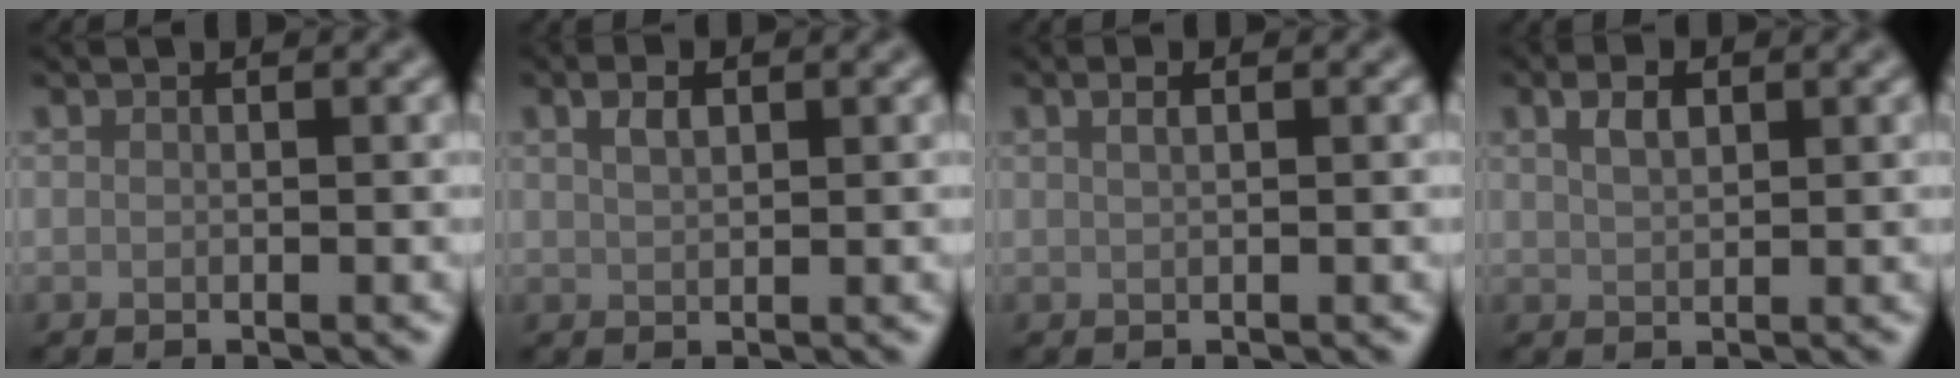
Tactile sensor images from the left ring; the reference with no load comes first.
{"total": 1.9, "force": [0.8, 0.9, 1.4], "torque": [-0.031, 0.004, 0.017]}
{"total": 1.7, "force": [0.9, 0.7, 1.3], "torque": [-0.013, -0.002, 0.006]}
{"total": 2.2, "force": [0.9, 1.2, 1.6], "torque": [-0.038, 0.004, 0.019]}